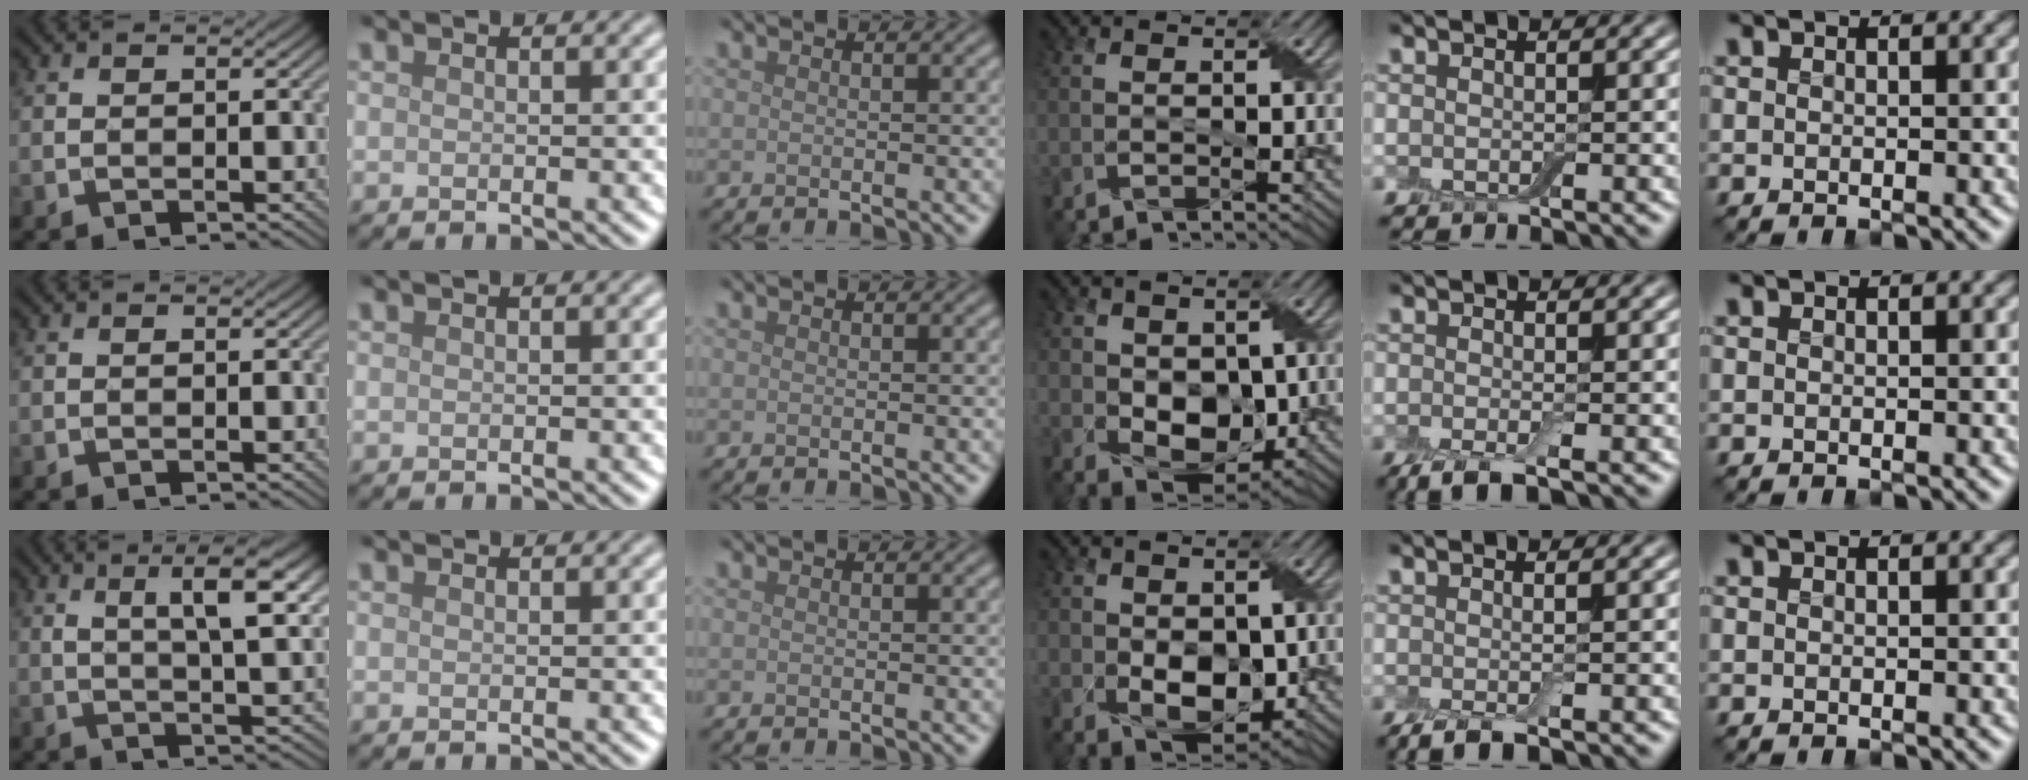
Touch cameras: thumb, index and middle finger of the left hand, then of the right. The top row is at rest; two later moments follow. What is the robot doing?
{"motion": "peel", "object": "small bumper sticker"}